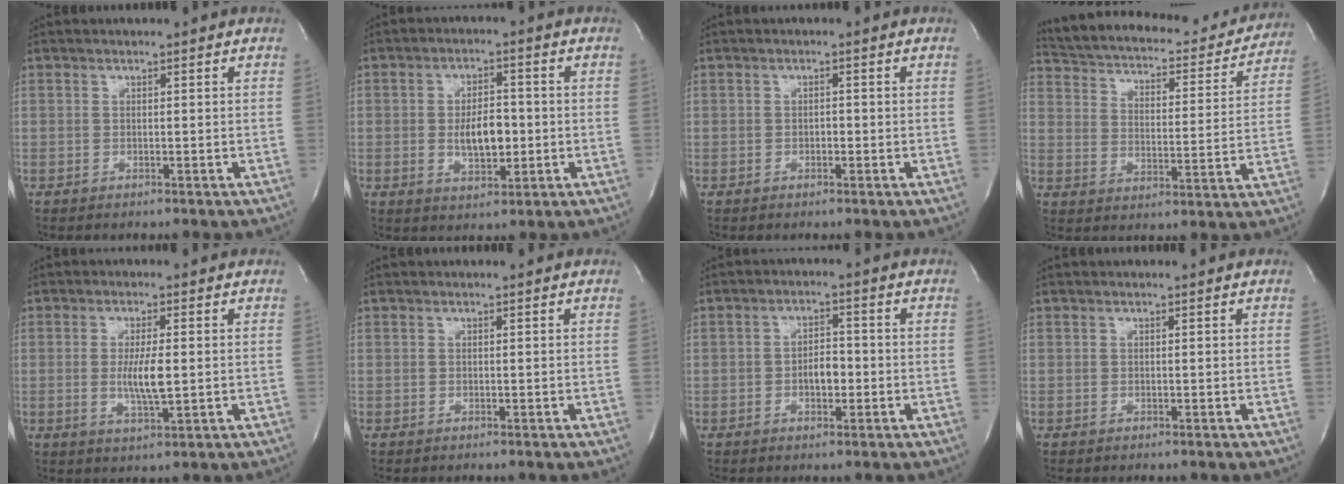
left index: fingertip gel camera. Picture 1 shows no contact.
{"total": 6.4, "force": [-0.7, 2.8, 5.6], "torque": [-0.099, 0.000, -0.007]}
{"total": 0.9, "force": [-0.3, 0.5, 0.7], "torque": [-0.011, 0.002, -0.005]}
{"total": 21.9, "force": [19.1, 7.0, 7.9], "torque": [-0.134, 0.002, 0.252]}
{"total": 5.2, "force": [-0.2, 0.8, 5.2], "torque": [-0.102, -0.009, -0.003]}
{"total": 0.0}
{"total": 3.6, "force": [-1.0, 1.8, 3.0], "torque": [-0.049, 0.007, -0.016]}
{"total": 0.0}